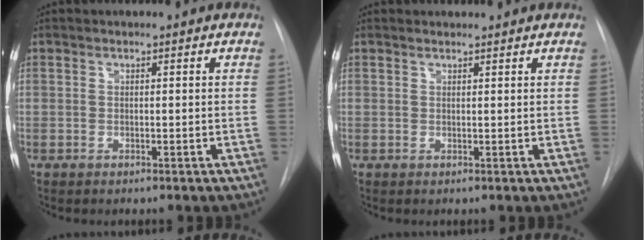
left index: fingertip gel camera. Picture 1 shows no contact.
{"total": 1.5, "force": [1.4, 0.1, 0.0], "torque": [-0.010, 0.012, 0.024]}